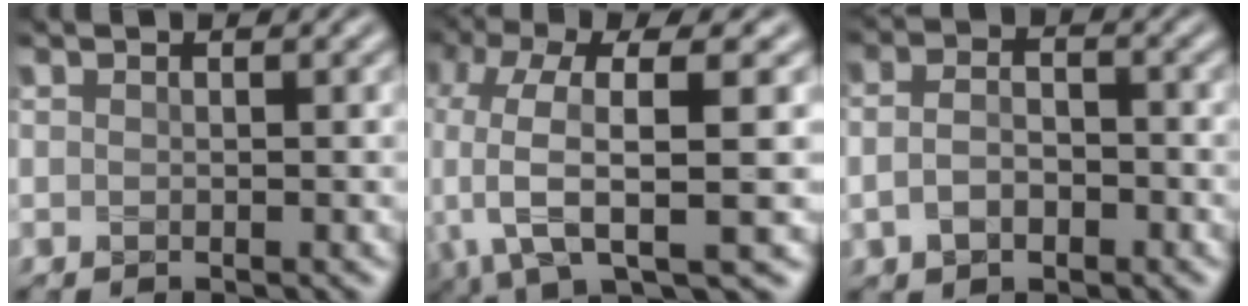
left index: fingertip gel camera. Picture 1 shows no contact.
{"total": 10.3, "force": [-1.4, 3.8, 9.5], "torque": [-0.193, -0.005, -0.026]}
{"total": 3.2, "force": [-0.9, 2.0, 2.4], "torque": [-0.053, -0.002, -0.022]}